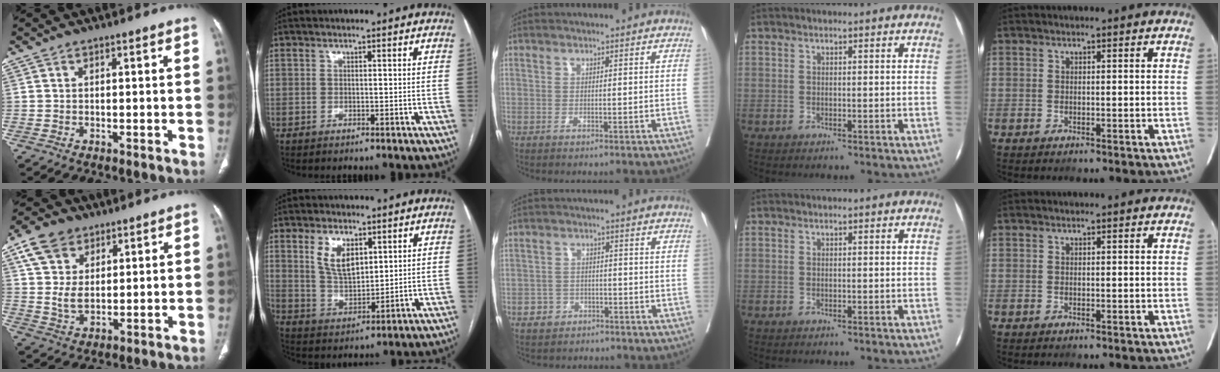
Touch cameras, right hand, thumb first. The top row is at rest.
{"thumb": {"total": 9.7, "force": [4.9, 6.6, 5.2], "torque": [-0.081, -0.017, 0.096]}, "index": {"total": 7.2, "force": [3.2, 3.6, 5.3], "torque": [-0.106, 0.001, 0.070]}, "middle": {"total": 3.3, "force": [-2.1, 2.5, 0.2], "torque": [-0.014, 0.009, -0.032]}}